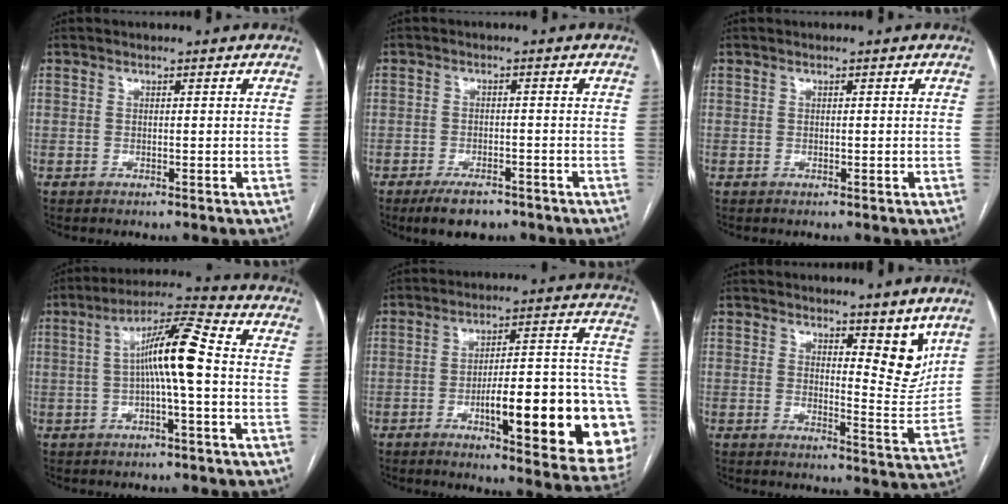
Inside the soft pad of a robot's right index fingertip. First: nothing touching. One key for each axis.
{"total": 5.4, "fx": -4.0, "fy": 2.4, "fz": 2.8, "tx": -0.048, "ty": -0.002, "tz": -0.060}
{"total": 0.0}
{"total": 9.2, "fx": -0.2, "fy": 0.4, "fz": 9.2, "tx": -0.165, "ty": 0.024, "tz": -0.010}
{"total": 23.5, "fx": -6.9, "fy": 4.6, "fz": 22.0, "tx": -0.213, "ty": 0.020, "tz": -0.079}
{"total": 6.5, "fx": 4.3, "fy": 1.9, "fz": 4.5, "tx": -0.051, "ty": -0.020, "tz": 0.061}